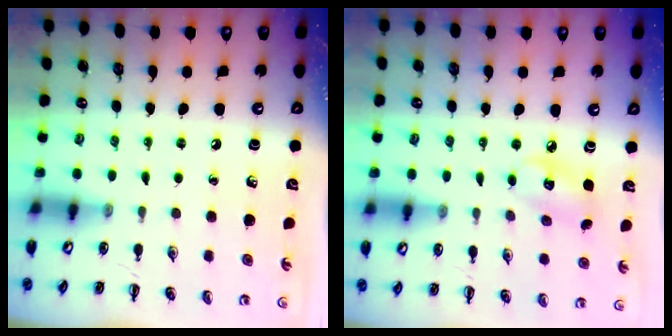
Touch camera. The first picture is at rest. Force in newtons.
{"total": 5.8, "press": 5.7, "slide": 1.0}